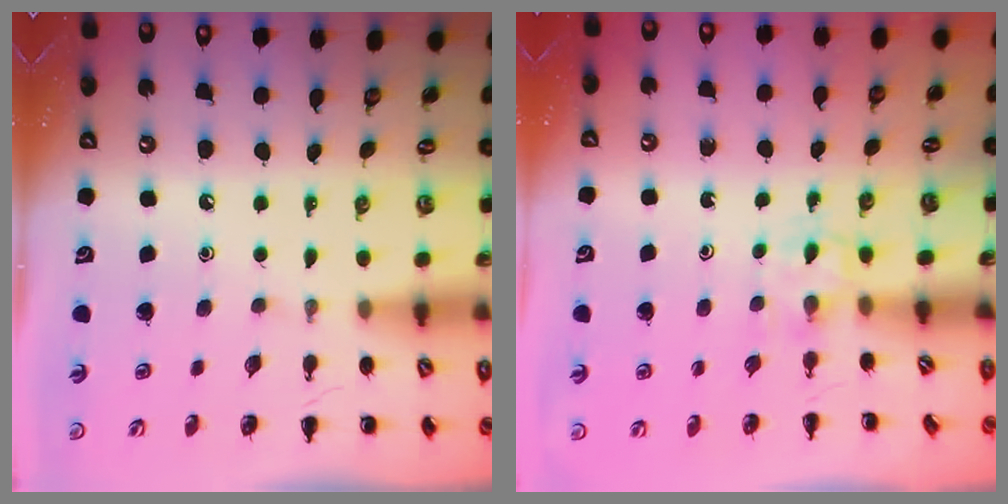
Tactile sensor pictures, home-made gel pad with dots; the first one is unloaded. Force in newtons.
{"total": 2.3, "press": 2.1, "slide": 0.9}